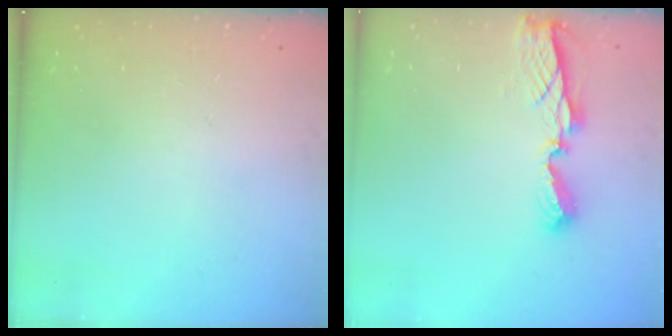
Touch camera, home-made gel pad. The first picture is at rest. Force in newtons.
{"total": 6.7, "press": 6.7, "slide": 0.2}